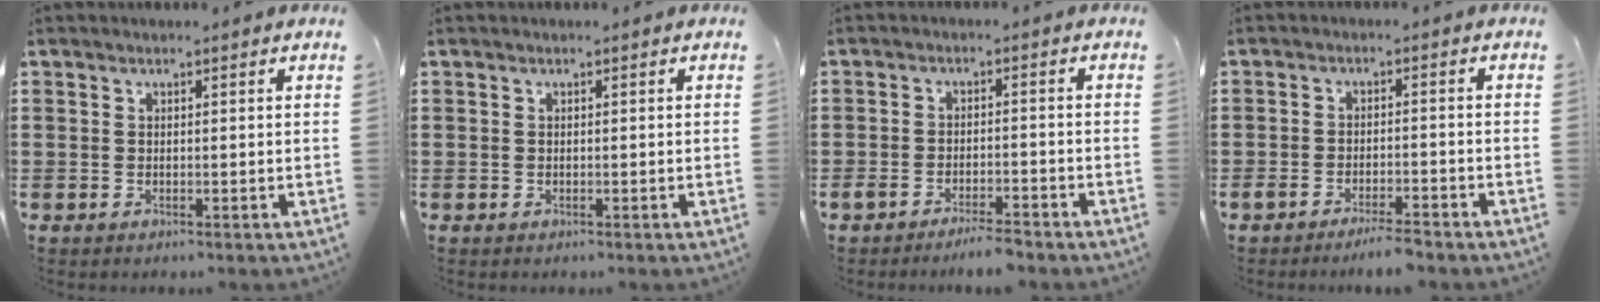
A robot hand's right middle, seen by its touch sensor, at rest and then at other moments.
{"total": 0.0}
{"total": 3.1, "force": [-2.9, 0.2, 1.2], "torque": [-0.020, 0.003, -0.057]}
{"total": 3.0, "force": [-2.8, 0.1, 1.2], "torque": [-0.019, 0.004, -0.054]}